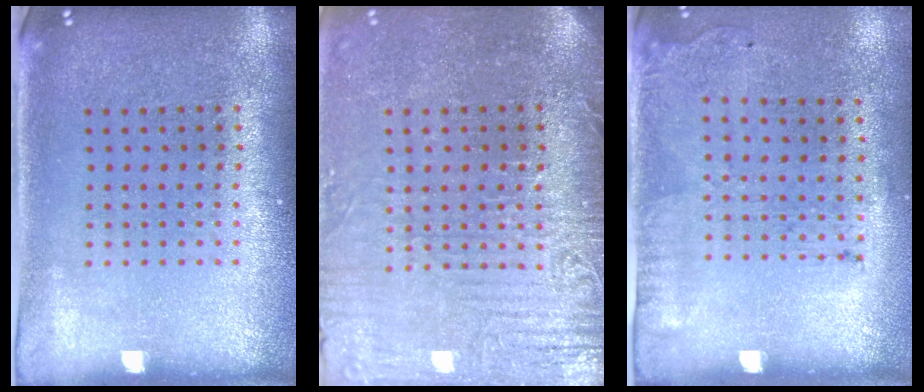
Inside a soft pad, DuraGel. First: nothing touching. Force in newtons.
{"total": 4.1, "press": 3.8, "slide": 1.6}
{"total": 1.7, "press": 1.1, "slide": 1.3}